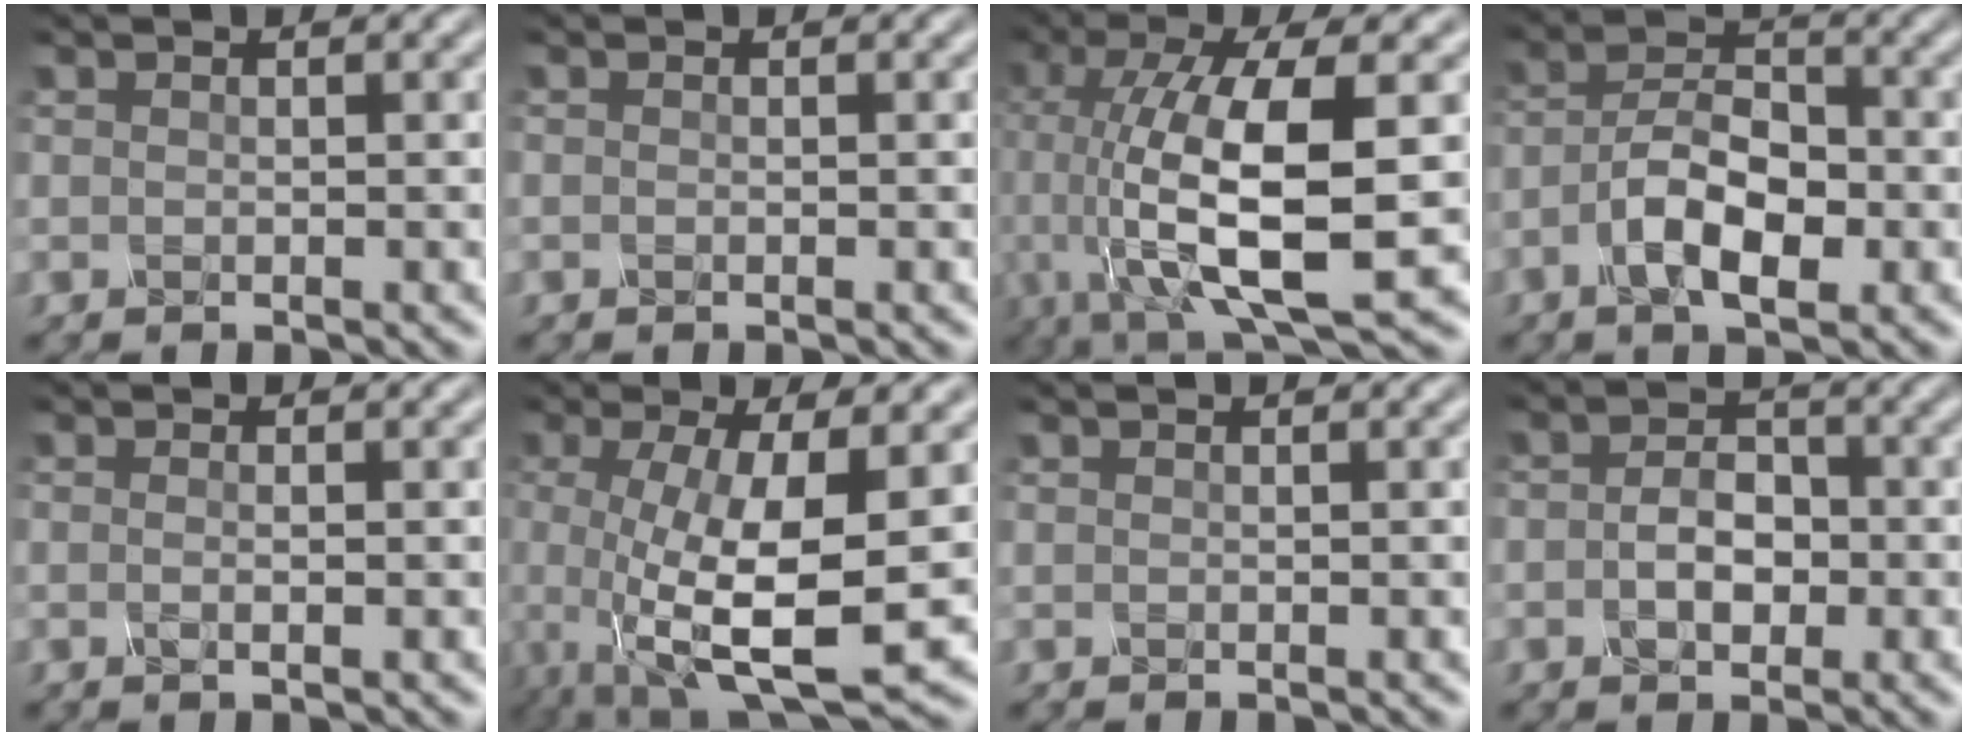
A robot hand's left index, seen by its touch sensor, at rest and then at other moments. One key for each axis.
{"total": 0.0}
{"total": 11.6, "fx": -1.2, "fy": 3.6, "fz": 11.0, "tx": -0.203, "ty": -0.007, "tz": -0.021}
{"total": 5.7, "fx": -2.4, "fy": 2.5, "fz": 4.5, "tx": -0.083, "ty": 0.001, "tz": -0.051}
{"total": 0.6, "fx": -0.3, "fy": 0.1, "fz": 0.5, "tx": -0.011, "ty": -0.002, "tz": -0.011}
{"total": 10.0, "fx": -1.6, "fy": 2.9, "fz": 9.4, "tx": -0.172, "ty": -0.022, "tz": -0.029}
{"total": 0.0}
{"total": 3.2, "fx": -1.1, "fy": 2.1, "fz": 2.1, "tx": -0.039, "ty": -0.002, "tz": -0.029}